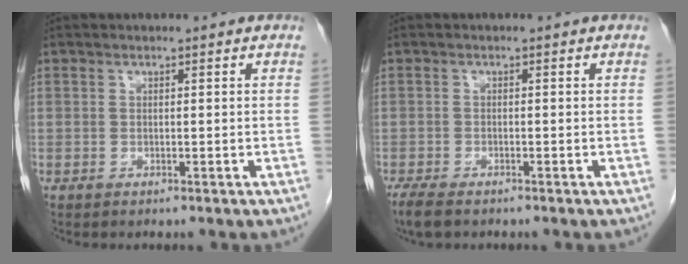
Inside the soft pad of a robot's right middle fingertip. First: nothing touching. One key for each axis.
{"total": 3.4, "fx": -2.6, "fy": 1.1, "fz": 1.9, "tx": -0.043, "ty": -0.010, "tz": -0.040}